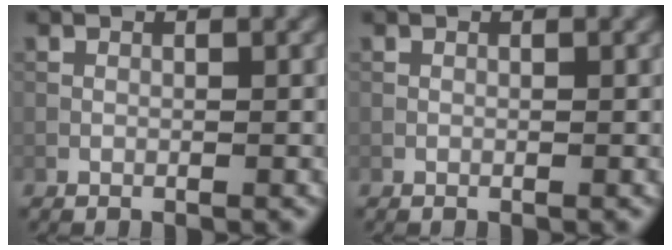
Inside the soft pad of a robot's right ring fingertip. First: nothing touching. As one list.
[{"total": 0.0}]